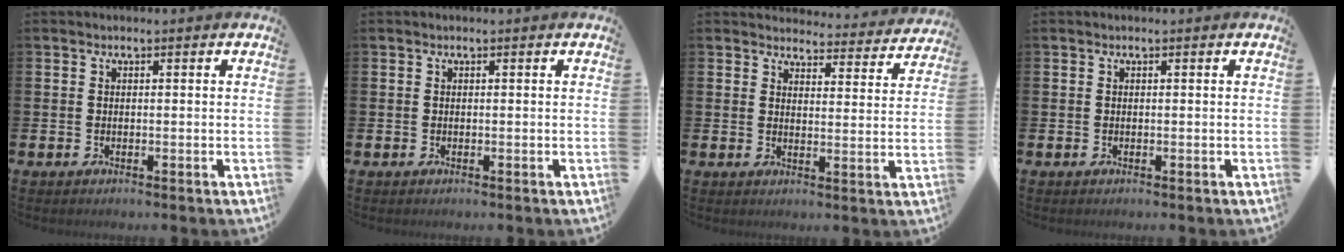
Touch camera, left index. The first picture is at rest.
{"total": 0.0}
{"total": 3.8, "force": [3.7, 0.9, 0.1], "torque": [-0.009, -0.031, 0.061]}
{"total": 0.0}